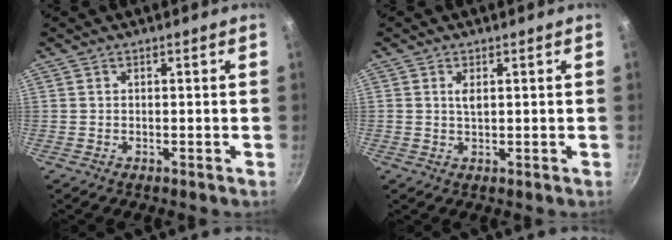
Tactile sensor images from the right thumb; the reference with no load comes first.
{"total": 1.8, "force": [0.6, 0.9, 1.4], "torque": [-0.027, 0.000, 0.012]}